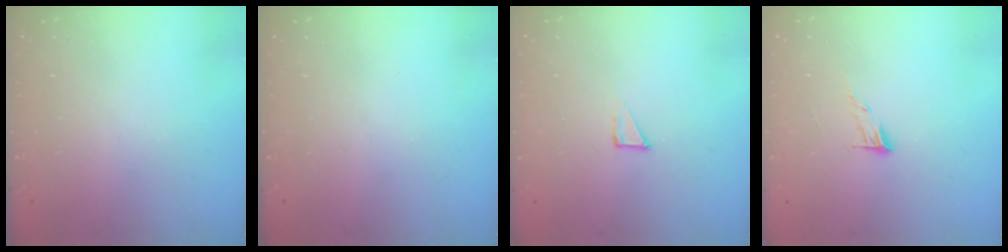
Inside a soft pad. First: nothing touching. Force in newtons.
{"total": 0.0}
{"total": 2.1, "press": 2.1, "slide": 0.1}
{"total": 5.6, "press": 5.6, "slide": 0.4}